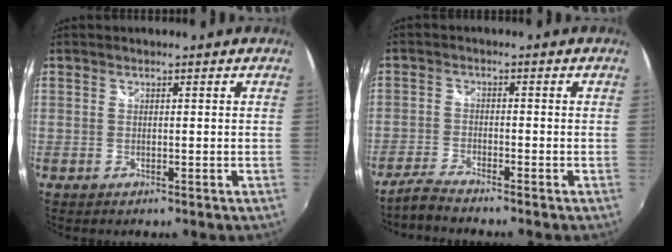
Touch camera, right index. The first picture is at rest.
{"total": 4.1, "force": [-3.9, 0.1, 1.4], "torque": [-0.046, -0.009, -0.080]}